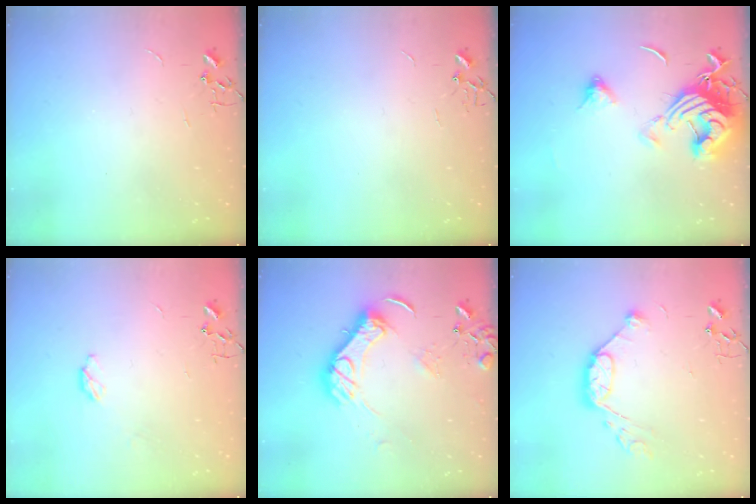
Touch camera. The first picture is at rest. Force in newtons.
{"total": 0.0}
{"total": 15.9, "press": 15.8, "slide": 1.7}
{"total": 4.2, "press": 4.2, "slide": 0.4}
{"total": 14.6, "press": 14.6, "slide": 1.1}
{"total": 10.6, "press": 10.6, "slide": 0.6}